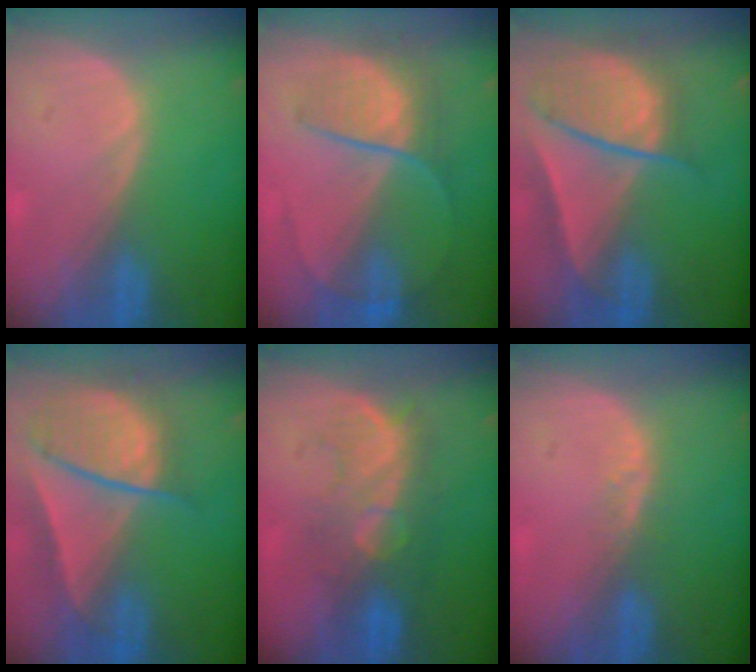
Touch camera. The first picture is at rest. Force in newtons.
{"total": 6.9, "press": 6.6, "slide": 2.0}
{"total": 9.4, "press": 8.0, "slide": 4.8}
{"total": 9.6, "press": 8.2, "slide": 4.9}
{"total": 8.0, "press": 7.9, "slide": 1.6}
{"total": 1.9, "press": 1.4, "slide": 1.3}